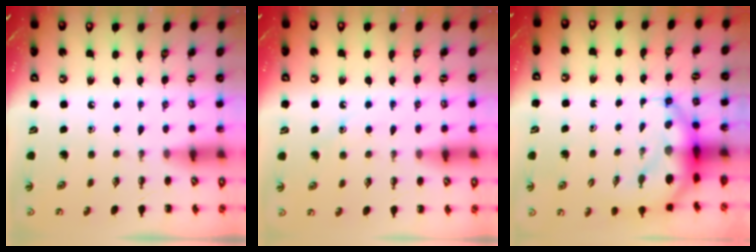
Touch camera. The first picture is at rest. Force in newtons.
{"total": 8.4, "press": 8.3, "slide": 1.3}
{"total": 7.2, "press": 7.0, "slide": 1.8}